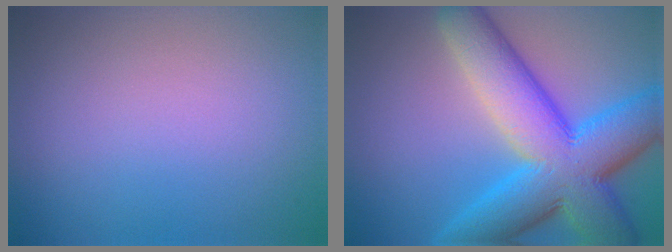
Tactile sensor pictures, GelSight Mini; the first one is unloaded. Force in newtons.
{"total": 12.4, "press": 12.4, "slide": 0.3}